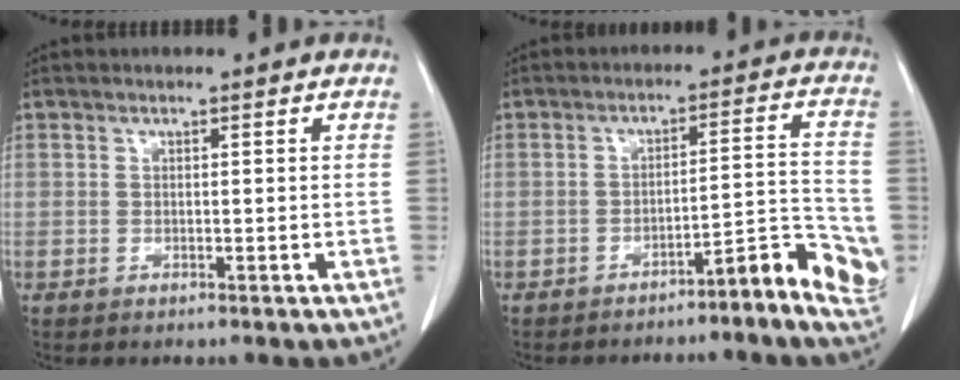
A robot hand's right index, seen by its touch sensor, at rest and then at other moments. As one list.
[{"total": 7.9, "force": [-4.2, 0.8, 6.7], "torque": [-0.065, 0.016, -0.058]}]